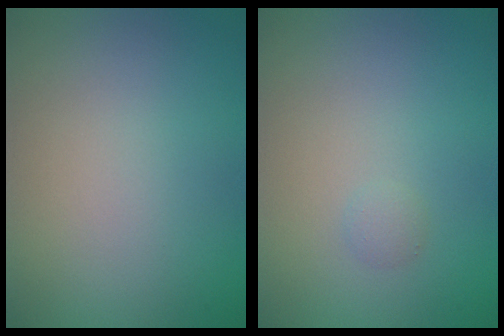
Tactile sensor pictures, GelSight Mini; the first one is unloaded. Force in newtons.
{"total": 0.6, "press": 0.6, "slide": 0.0}